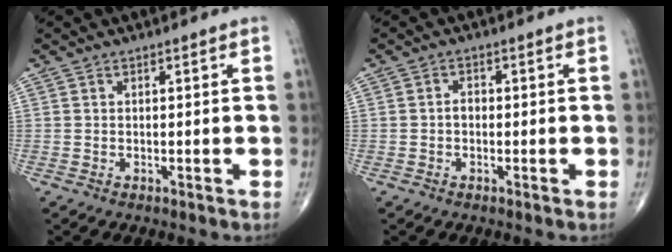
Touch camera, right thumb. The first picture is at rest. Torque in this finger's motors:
{"motor_torque": [0.31, 0.27, 0.47, -0.18, 0.00]}